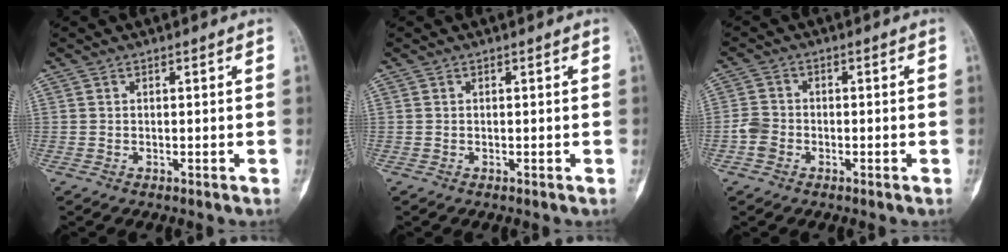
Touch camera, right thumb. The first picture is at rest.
{"total": 0.0}
{"total": 3.4, "force": [-1.3, 2.7, 1.6], "torque": [-0.024, 0.011, -0.030]}